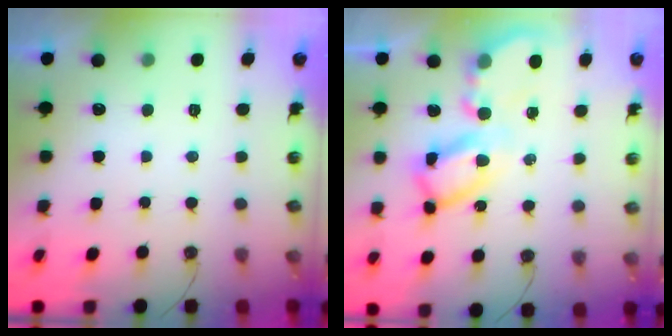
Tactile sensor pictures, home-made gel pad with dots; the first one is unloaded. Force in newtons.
{"total": 12.2, "press": 12.1, "slide": 1.1}